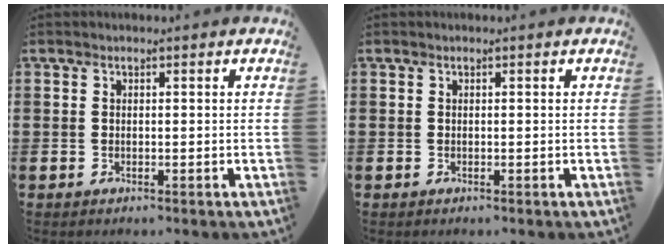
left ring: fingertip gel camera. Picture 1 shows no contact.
{"total": 0.0}